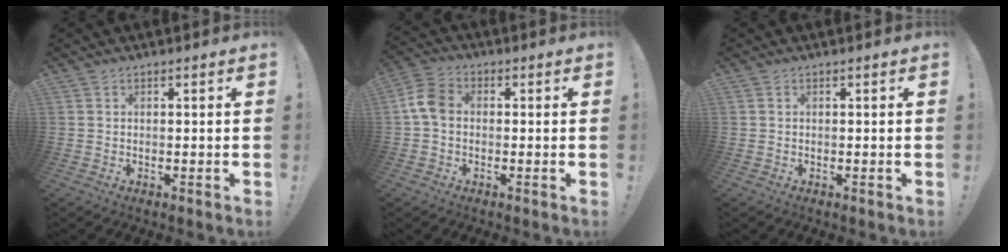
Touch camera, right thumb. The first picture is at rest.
{"total": 7.9, "force": [-0.1, 5.4, 5.7], "torque": [-0.123, 0.017, 0.006]}
{"total": 0.0}